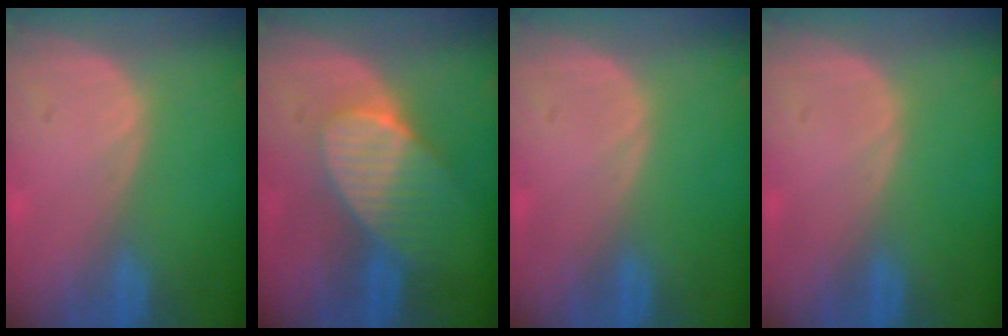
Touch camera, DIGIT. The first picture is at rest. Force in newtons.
{"total": 7.4, "press": 6.8, "slide": 2.8}
{"total": 0.0}
{"total": 0.0}